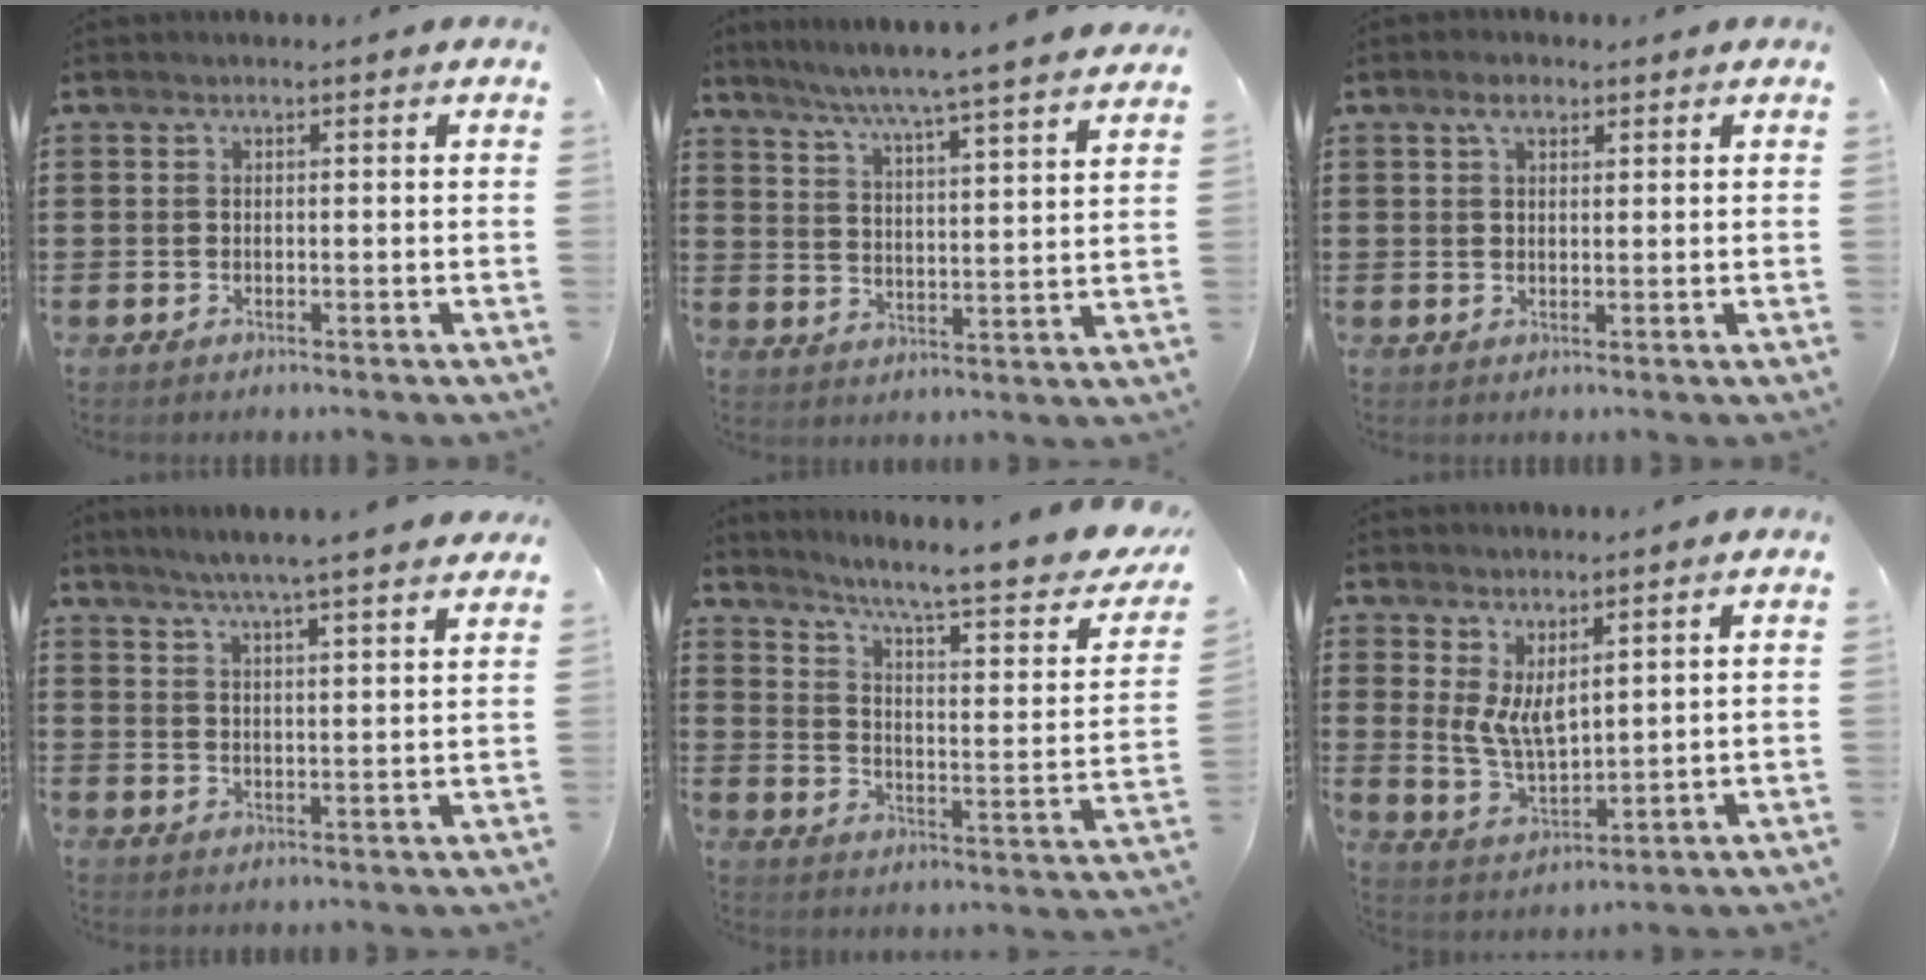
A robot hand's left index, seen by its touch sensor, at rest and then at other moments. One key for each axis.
{"total": 5.8, "fx": 5.2, "fy": -1.5, "fz": 2.0, "tx": -0.060, "ty": -0.045, "tz": 0.082}
{"total": 2.7, "fx": 1.7, "fy": 1.3, "fz": 1.8, "tx": -0.031, "ty": 0.004, "tz": 0.027}
{"total": 4.8, "fx": 4.4, "fy": -0.8, "fz": 1.8, "tx": -0.049, "ty": -0.022, "tz": 0.074}
{"total": 8.1, "fx": 6.2, "fy": 0.3, "fz": 5.3, "tx": -0.111, "ty": -0.048, "tz": 0.093}
{"total": 5.7, "fx": 3.1, "fy": 2.5, "fz": 4.1, "tx": -0.095, "ty": -0.012, "tz": 0.056}